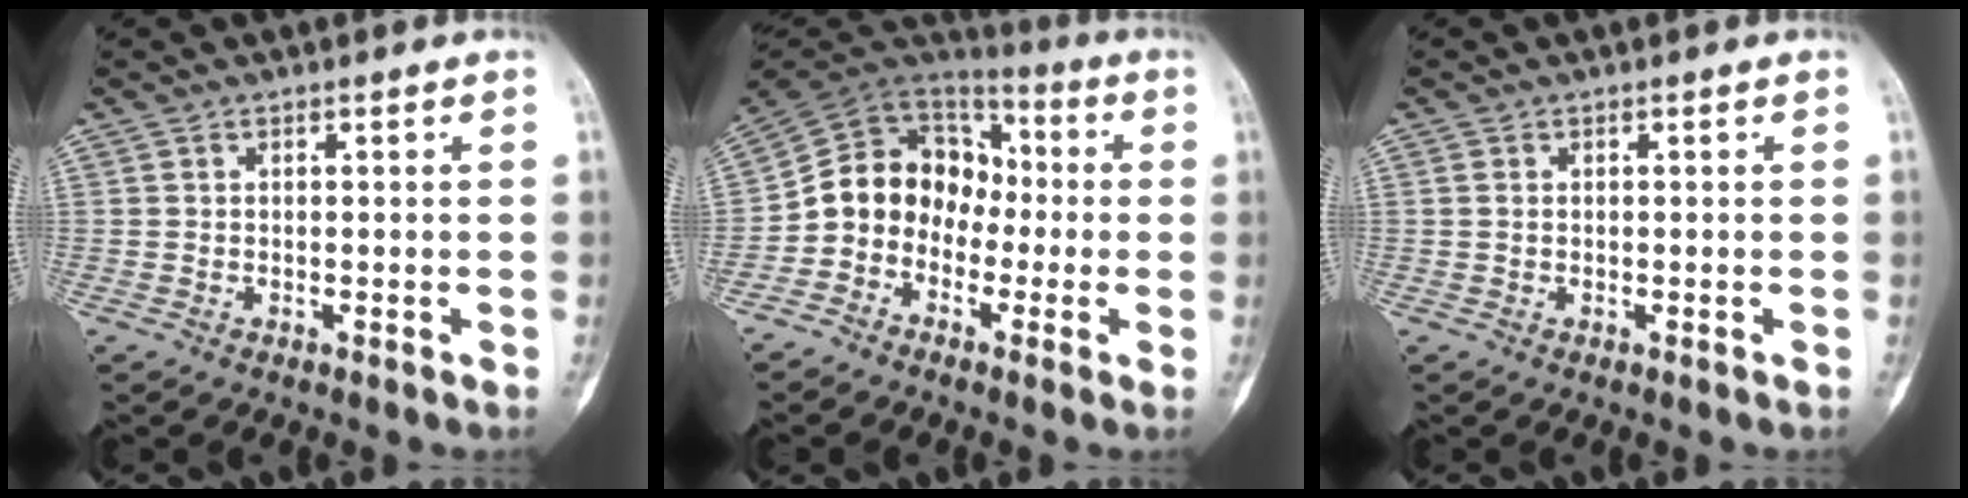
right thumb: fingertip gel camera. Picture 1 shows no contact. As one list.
[{"total": 13.4, "force": [-2.8, 11.2, 6.8], "torque": [-0.091, 0.073, -0.064]}, {"total": 0.7, "force": [0.2, 0.5, 0.5], "torque": [-0.012, 0.002, 0.004]}]